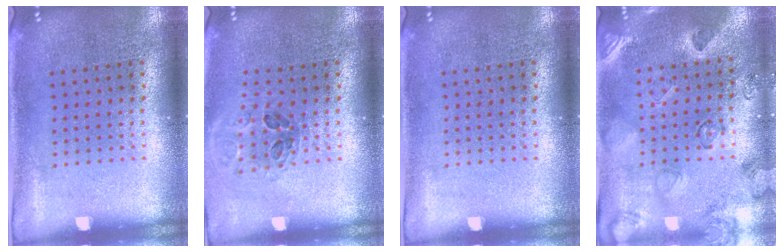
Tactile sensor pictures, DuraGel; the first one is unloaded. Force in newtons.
{"total": 0.9, "press": 0.9, "slide": 0.1}
{"total": 0.0}
{"total": 2.3, "press": 2.0, "slide": 1.1}